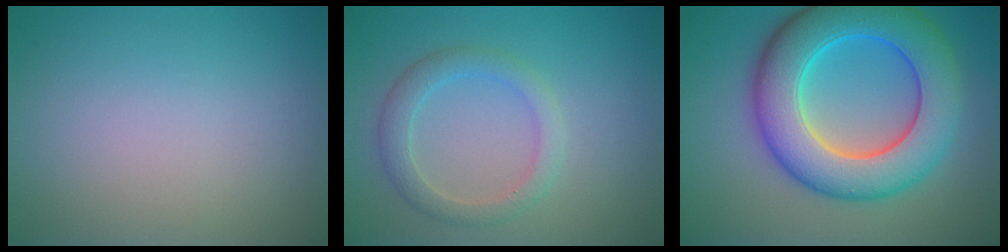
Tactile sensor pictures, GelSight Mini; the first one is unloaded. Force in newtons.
{"total": 2.8, "press": 2.8, "slide": 0.1}
{"total": 10.6, "press": 10.5, "slide": 0.3}